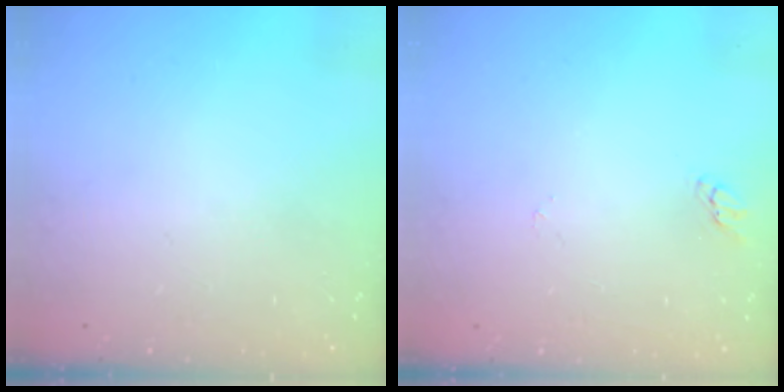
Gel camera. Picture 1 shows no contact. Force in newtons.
{"total": 2.2, "press": 2.2, "slide": 0.2}